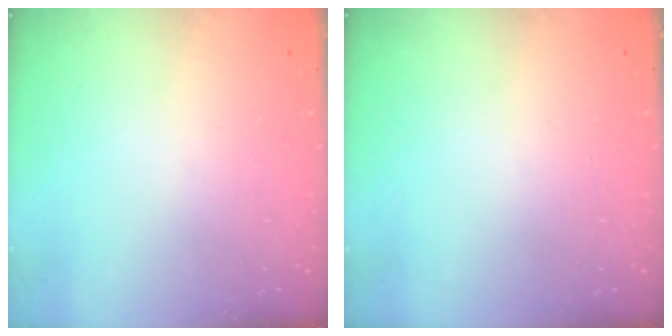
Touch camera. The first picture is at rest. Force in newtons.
{"total": 0.0}